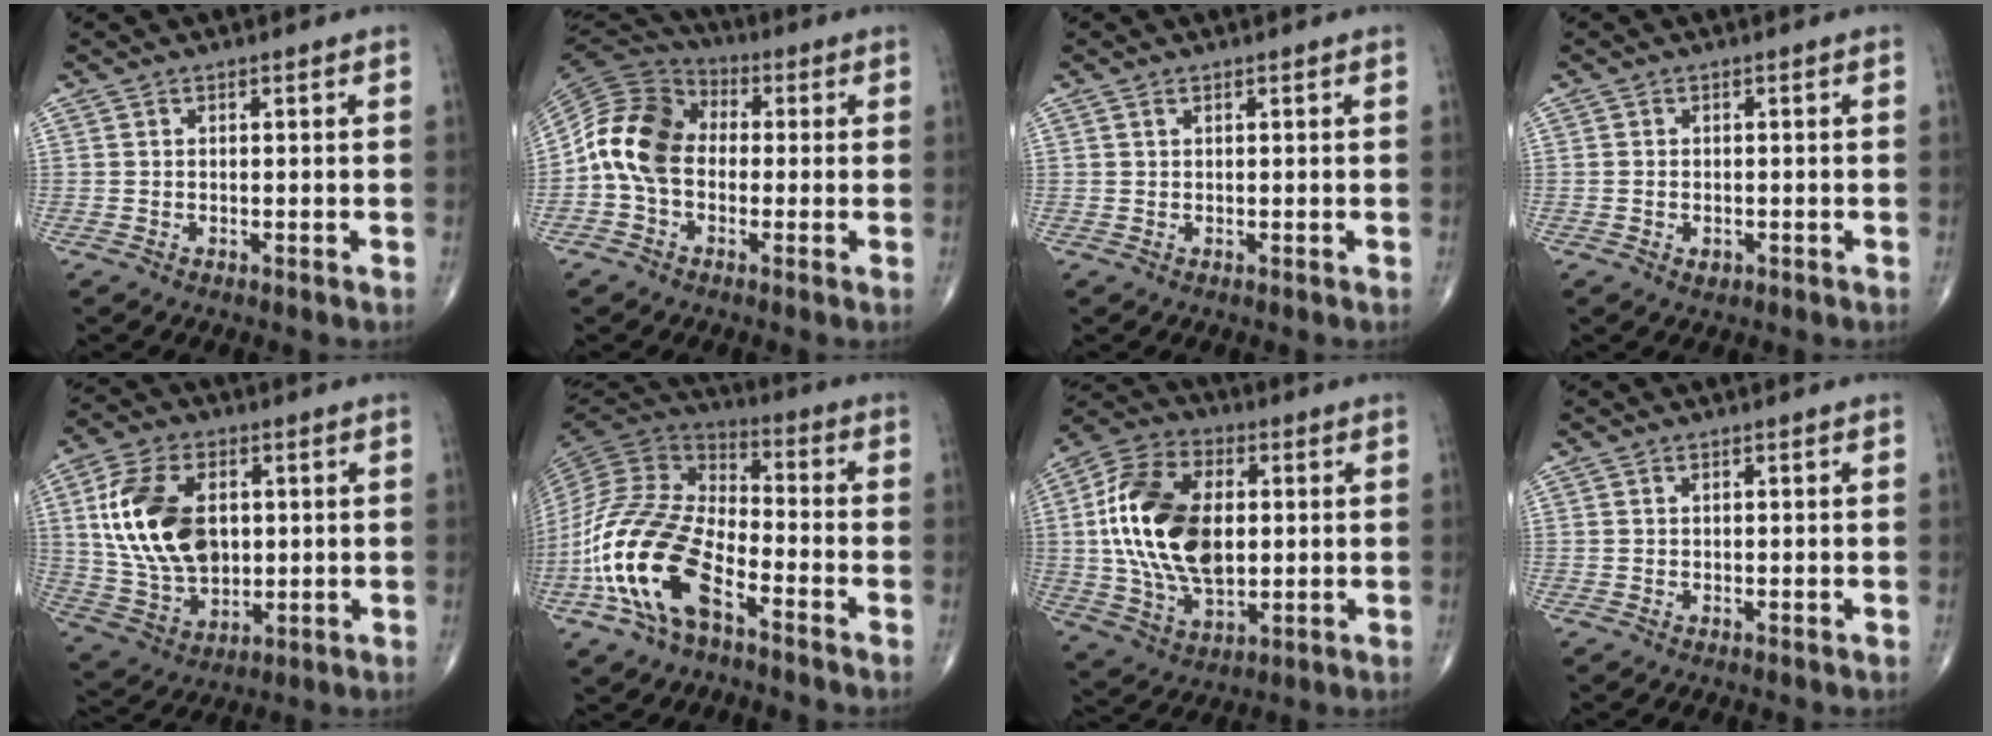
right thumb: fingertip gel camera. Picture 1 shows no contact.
{"total": 12.5, "force": [-0.8, 9.2, 8.5], "torque": [-0.155, 0.032, -0.031]}
{"total": 0.7, "force": [0.4, 0.3, 0.4], "torque": [-0.009, 0.003, 0.009]}
{"total": 1.5, "force": [-0.6, 1.1, 0.9], "torque": [-0.008, 0.003, -0.007]}
{"total": 17.7, "force": [3.0, 11.4, 13.3], "torque": [-0.239, -0.006, 0.064]}
{"total": 19.2, "force": [-8.2, 9.4, 14.6], "torque": [-0.298, 0.049, -0.166]}
{"total": 21.1, "force": [1.8, 12.7, 16.7], "torque": [-0.312, 0.000, 0.034]}
{"total": 0.0}